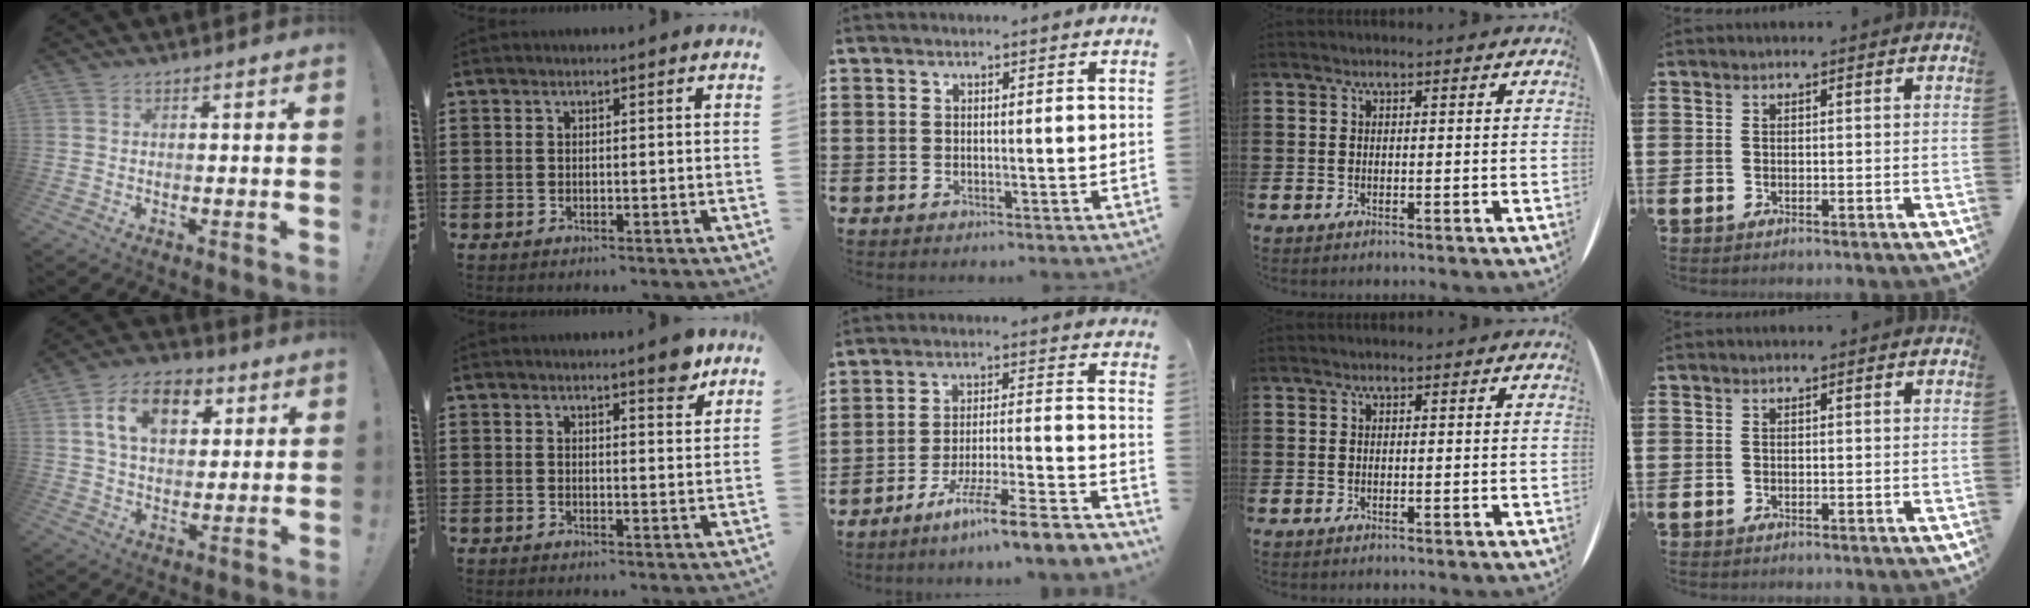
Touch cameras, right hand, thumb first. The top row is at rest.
{"thumb": {"total": 14.0, "force": [5.2, 9.2, 9.2], "torque": [-0.143, -0.001, 0.097]}, "index": {"total": 3.5, "force": [2.9, 0.6, 1.8], "torque": [-0.025, -0.006, 0.050]}, "middle": {"total": 8.6, "force": [-7.3, -0.6, 4.4], "torque": [-0.078, -0.006, -0.144]}}